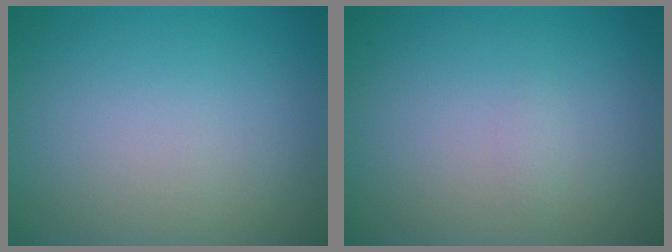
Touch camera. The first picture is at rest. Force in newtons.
{"total": 0.5, "press": 0.5, "slide": 0.1}